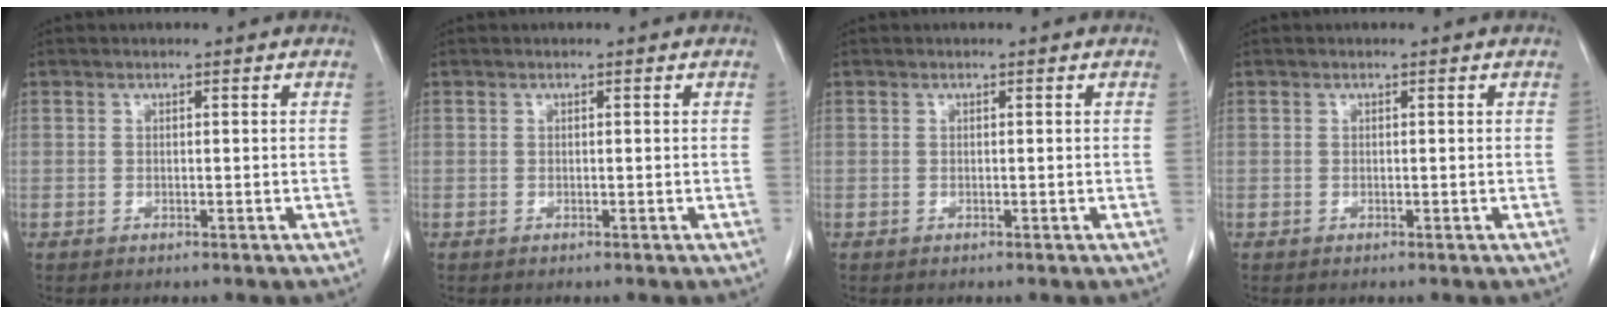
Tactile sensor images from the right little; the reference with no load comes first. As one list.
[{"total": 0.0}, {"total": 0.0}, {"total": 0.0}]